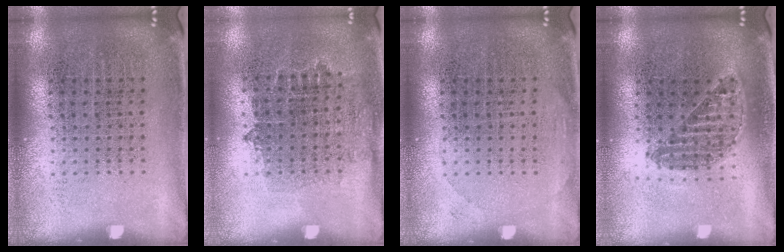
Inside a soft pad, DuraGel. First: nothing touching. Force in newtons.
{"total": 0.8, "press": 0.7, "slide": 0.4}
{"total": 0.7, "press": 0.6, "slide": 0.1}
{"total": 1.2, "press": 1.0, "slide": 0.5}